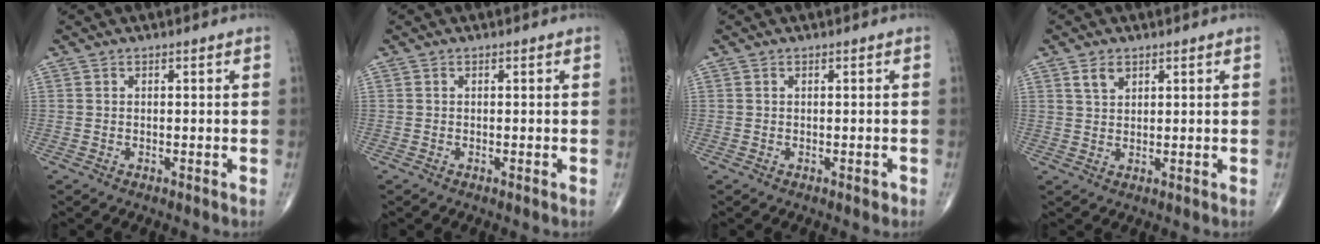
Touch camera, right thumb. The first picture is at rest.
{"total": 0.0}
{"total": 0.9, "force": [-0.4, 0.4, 0.7], "torque": [-0.008, -0.001, -0.004]}
{"total": 3.0, "force": [1.7, 1.8, 1.6], "torque": [-0.023, -0.007, 0.036]}